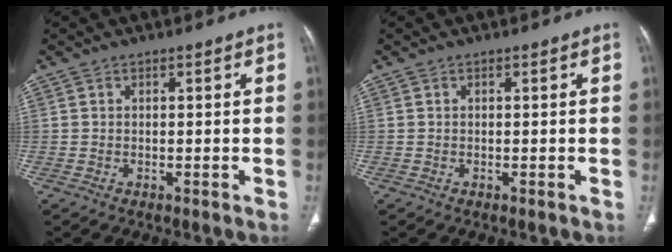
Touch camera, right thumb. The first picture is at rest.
{"total": 0.0}